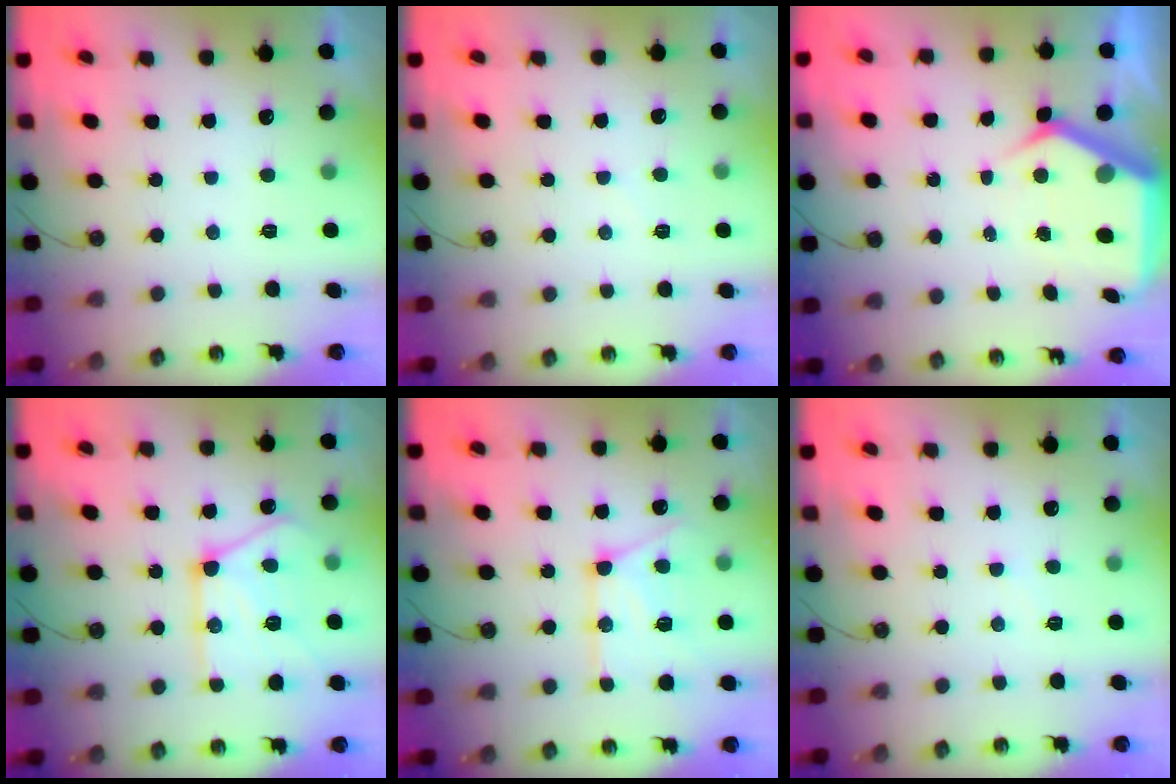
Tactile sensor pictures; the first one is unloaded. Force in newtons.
{"total": 5.5, "press": 5.5, "slide": 0.6}
{"total": 7.8, "press": 7.7, "slide": 1.3}
{"total": 18.1, "press": 18.0, "slide": 1.6}
{"total": 15.1, "press": 15.0, "slide": 1.4}
{"total": 4.6, "press": 4.5, "slide": 0.6}